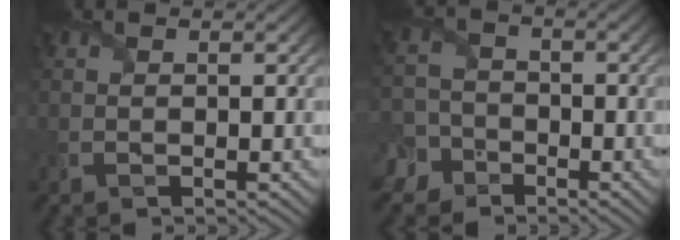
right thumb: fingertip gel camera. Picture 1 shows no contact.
{"total": 6.4, "force": [-3.9, 5.0, 1.4], "torque": [-0.025, -0.016, -0.092]}